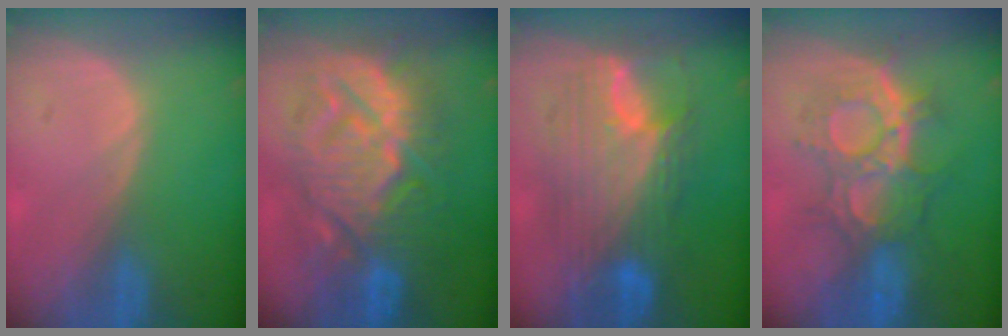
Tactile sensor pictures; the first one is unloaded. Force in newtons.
{"total": 13.4, "press": 13.3, "slide": 1.4}
{"total": 11.3, "press": 11.3, "slide": 1.2}
{"total": 9.4, "press": 9.4, "slide": 0.6}